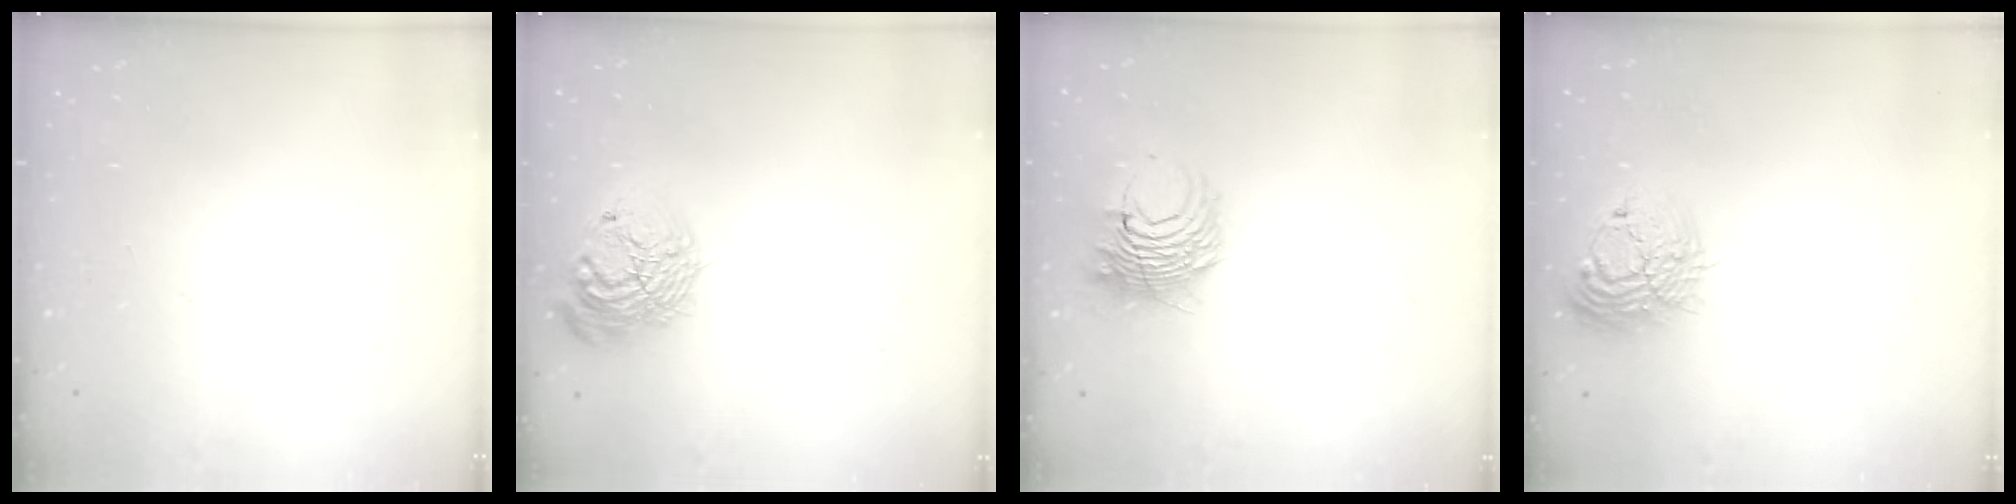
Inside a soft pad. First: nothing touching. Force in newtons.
{"total": 14.9, "press": 14.8, "slide": 1.2}
{"total": 8.6, "press": 8.5, "slide": 1.1}
{"total": 15.1, "press": 15.0, "slide": 1.4}